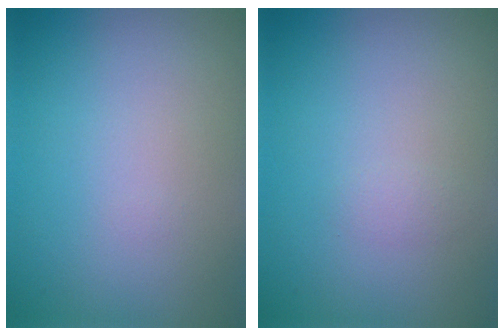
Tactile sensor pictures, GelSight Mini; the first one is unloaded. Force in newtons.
{"total": 0.7, "press": 0.7, "slide": 0.0}